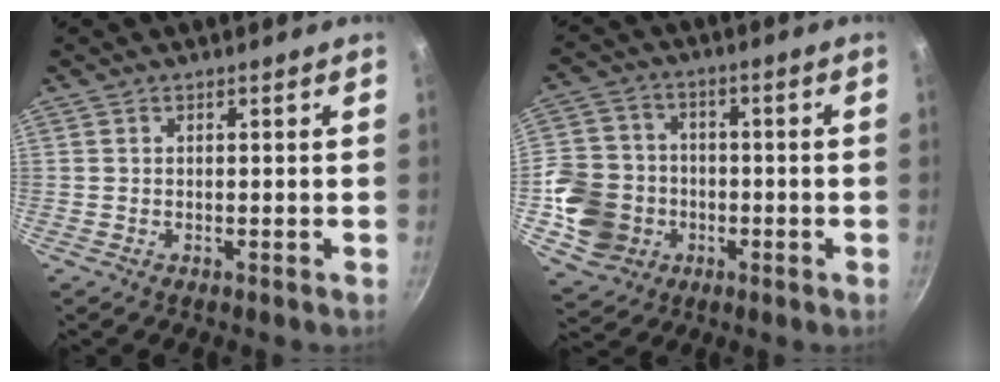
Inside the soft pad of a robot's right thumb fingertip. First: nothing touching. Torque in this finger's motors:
{"motor_torque": [2.56, 2.45, 0.61, -0.41, 0.16]}